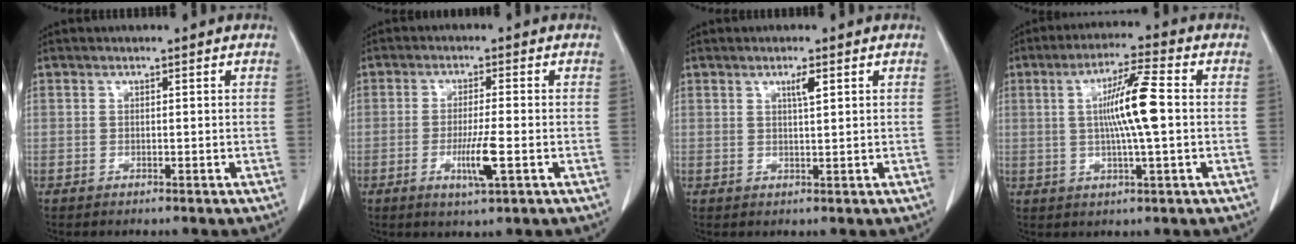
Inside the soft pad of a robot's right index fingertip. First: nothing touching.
{"total": 7.3, "force": [-2.3, -0.1, 6.9], "torque": [-0.126, -0.016, -0.038]}
{"total": 2.0, "force": [1.0, 0.1, 1.7], "torque": [-0.032, -0.003, 0.016]}
{"total": 9.1, "force": [0.7, 0.1, 9.1], "torque": [-0.162, 0.005, 0.010]}